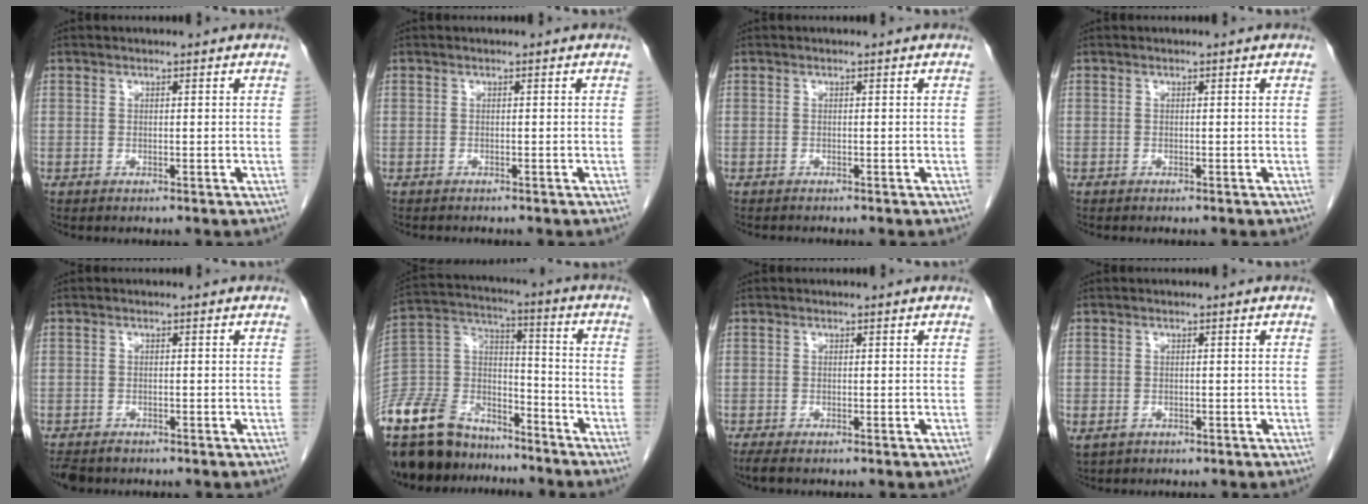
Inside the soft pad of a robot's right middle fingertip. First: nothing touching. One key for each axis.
{"total": 1.8, "fx": -1.7, "fy": 0.1, "fz": 0.7, "tx": -0.017, "ty": -0.006, "tz": -0.018}
{"total": 1.1, "fx": -1.1, "fy": -0.2, "fz": 0.4, "tx": -0.012, "ty": -0.005, "tz": -0.013}
{"total": 0.8, "fx": -0.8, "fy": 0.0, "fz": 0.4, "tx": -0.012, "ty": -0.005, "tz": -0.009}
{"total": 3.8, "fx": -3.2, "fy": 1.7, "fz": 1.2, "tx": -0.020, "ty": -0.006, "tz": -0.051}
{"total": 21.1, "fx": -17.5, "fy": 8.8, "fz": 7.8, "tx": -0.204, "ty": 0.012, "tz": -0.308}
{"total": 1.6, "fx": -1.3, "fy": 0.3, "fz": 0.9, "tx": -0.024, "ty": -0.007, "tz": -0.021}
{"total": 3.3, "fx": -1.5, "fy": 2.5, "fz": 1.5, "tx": -0.035, "ty": -0.004, "tz": -0.016}